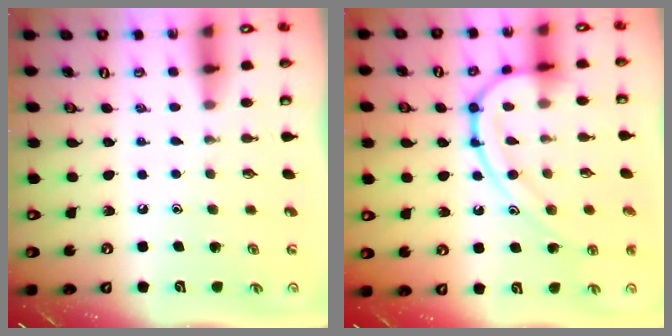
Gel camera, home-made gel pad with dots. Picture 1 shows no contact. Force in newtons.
{"total": 13.7, "press": 13.7, "slide": 0.2}